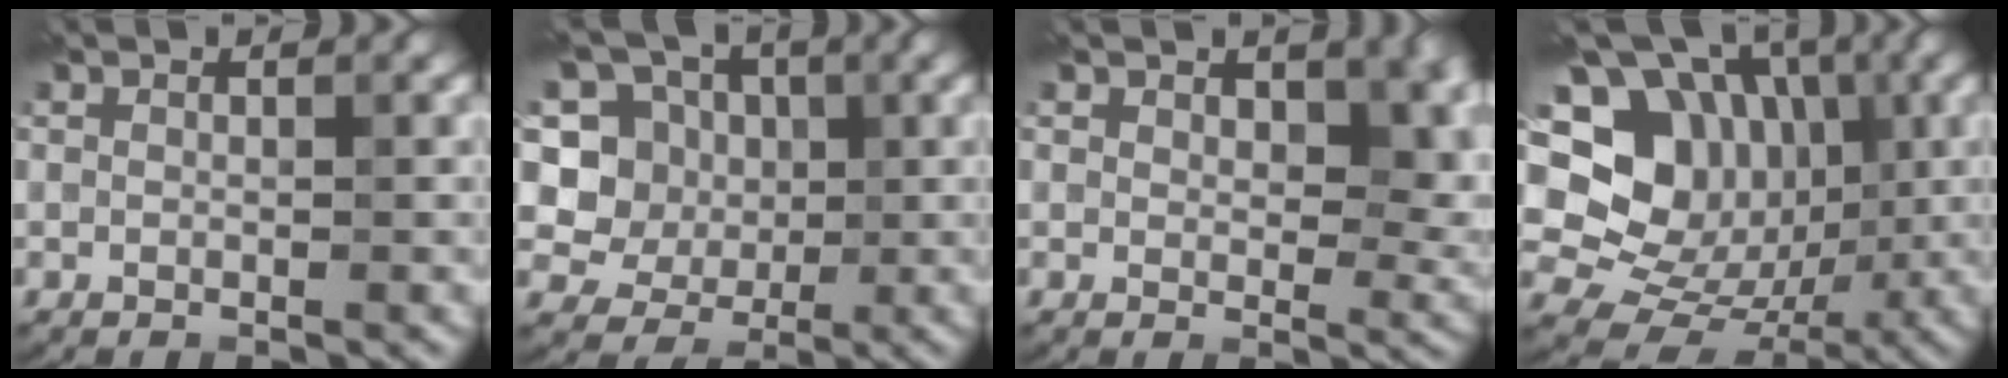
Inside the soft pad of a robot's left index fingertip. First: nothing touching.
{"total": 6.5, "force": [2.4, 5.5, 2.6], "torque": [-0.051, 0.017, 0.022]}
{"total": 6.7, "force": [1.8, 3.9, 5.1], "torque": [-0.064, 0.002, 0.026]}
{"total": 16.3, "force": [4.1, 13.7, 8.0], "torque": [-0.172, 0.058, 0.064]}